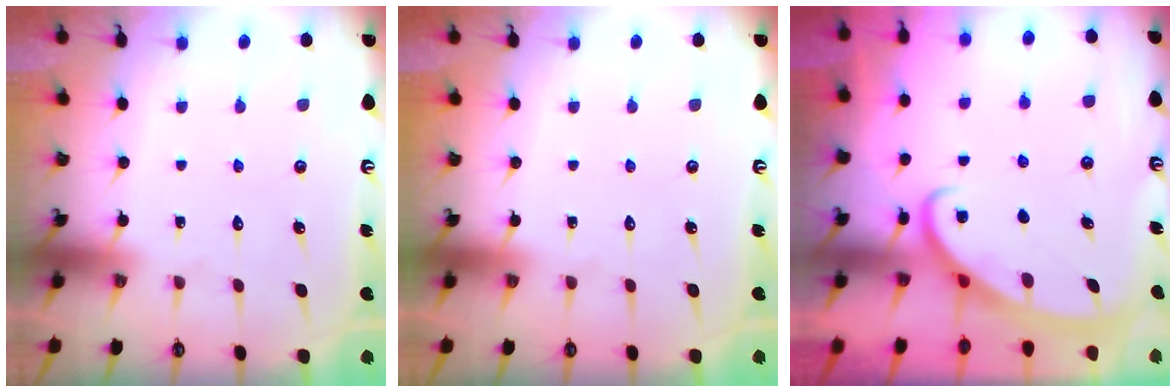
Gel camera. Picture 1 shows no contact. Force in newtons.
{"total": 0.0}
{"total": 2.7, "press": 2.7, "slide": 0.4}